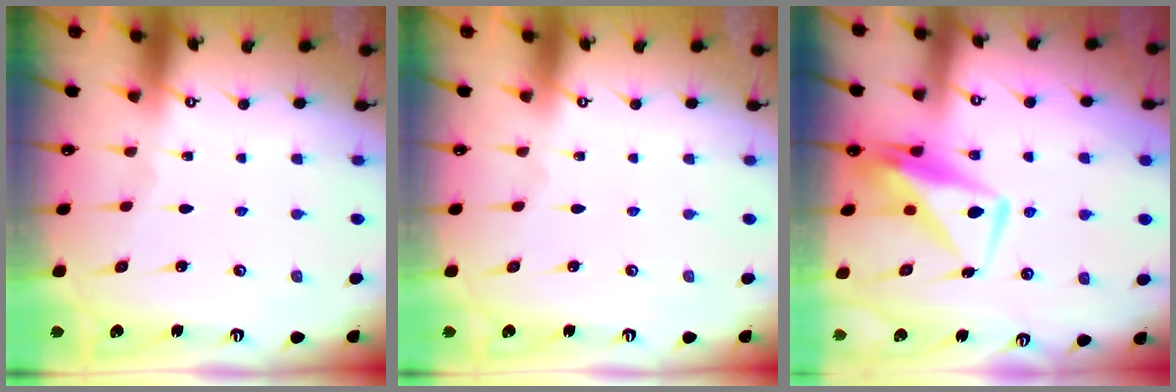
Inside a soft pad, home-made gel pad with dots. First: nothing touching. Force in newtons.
{"total": 0.0}
{"total": 8.0, "press": 7.9, "slide": 1.0}